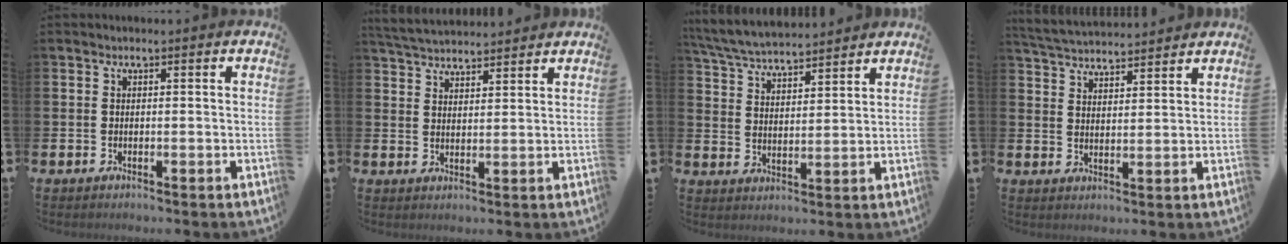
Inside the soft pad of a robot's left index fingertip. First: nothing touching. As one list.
[{"total": 4.3, "force": [4.2, 0.7, 0.4], "torque": [-0.021, -0.019, 0.078]}, {"total": 6.0, "force": [5.9, 0.8, 0.8], "torque": [-0.040, -0.034, 0.105]}, {"total": 4.5, "force": [4.5, 0.6, 0.1], "torque": [-0.018, -0.026, 0.080]}]